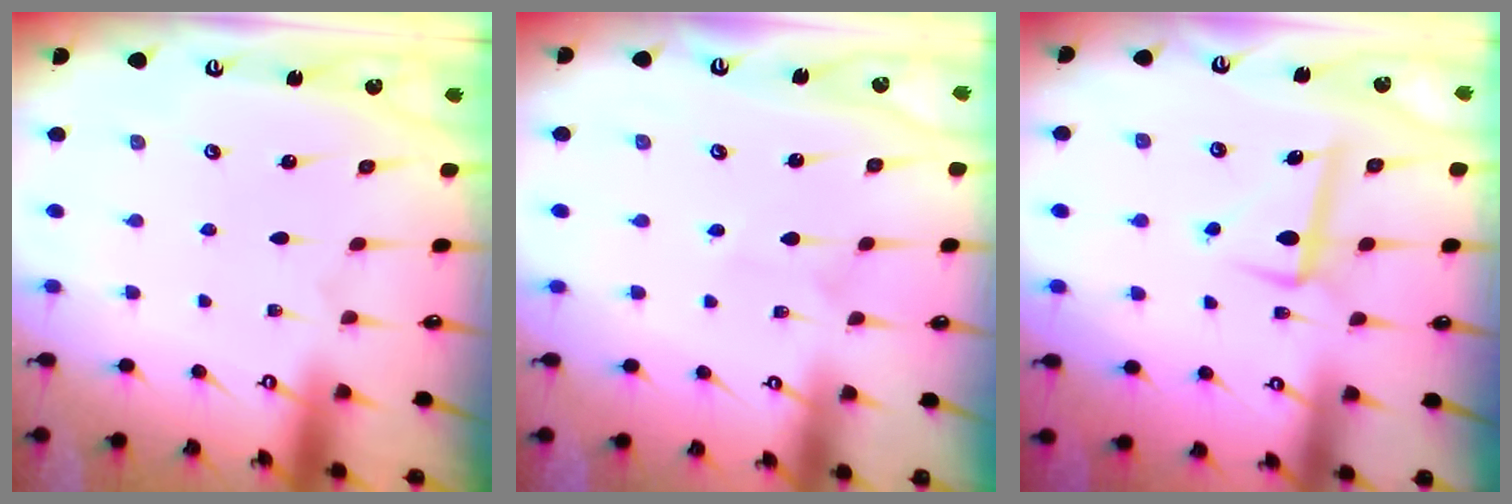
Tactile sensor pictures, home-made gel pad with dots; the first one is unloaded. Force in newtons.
{"total": 2.9, "press": 2.8, "slide": 0.4}
{"total": 6.6, "press": 6.5, "slide": 1.1}